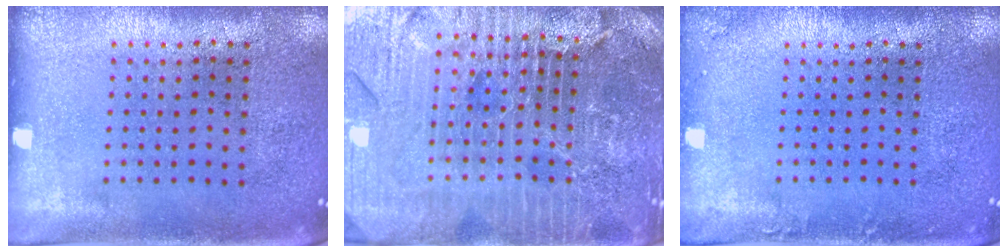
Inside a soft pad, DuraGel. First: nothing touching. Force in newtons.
{"total": 5.4, "press": 4.9, "slide": 2.3}
{"total": 1.0, "press": 1.0, "slide": 0.2}